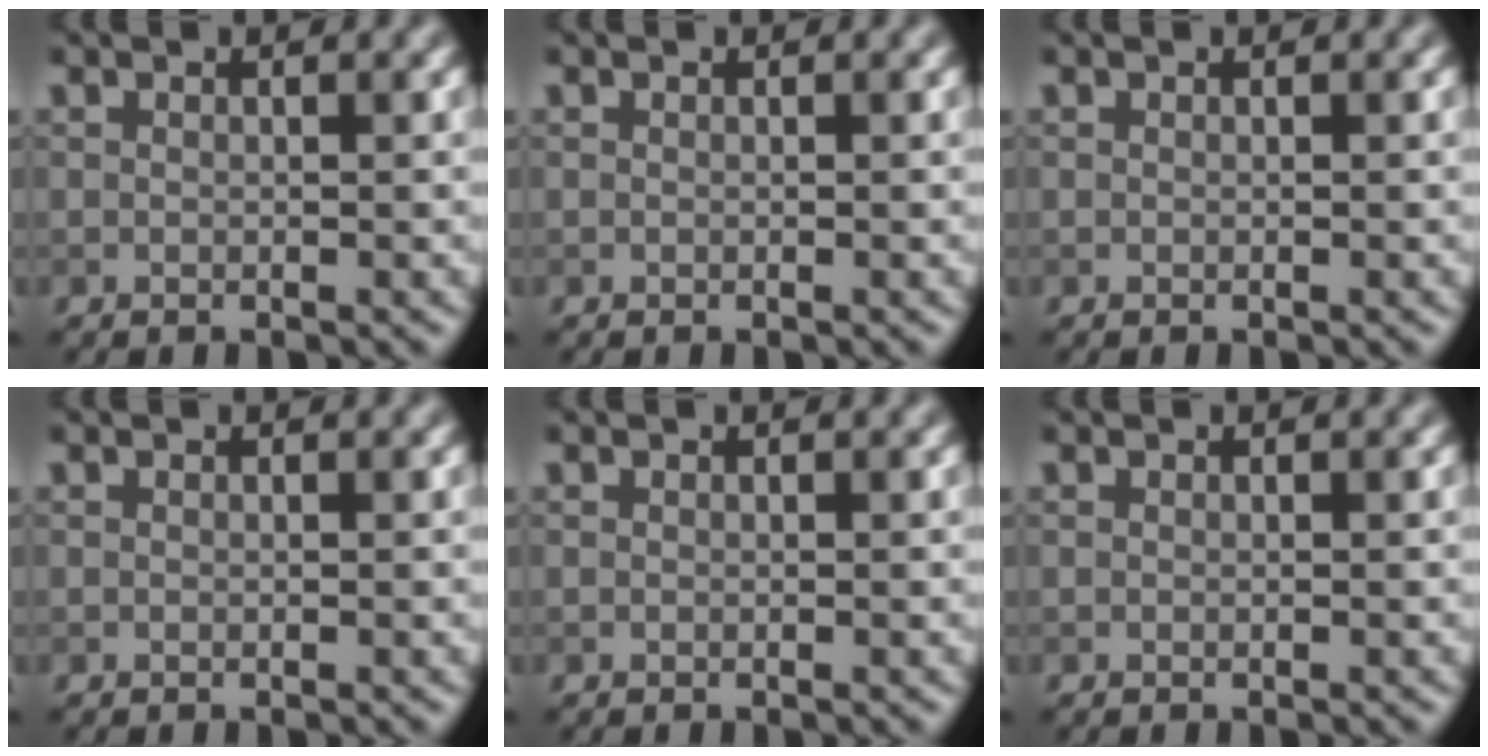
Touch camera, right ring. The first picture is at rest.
{"total": 0.0}
{"total": 0.0}
{"total": 0.0}
{"total": 0.0}
{"total": 0.0}